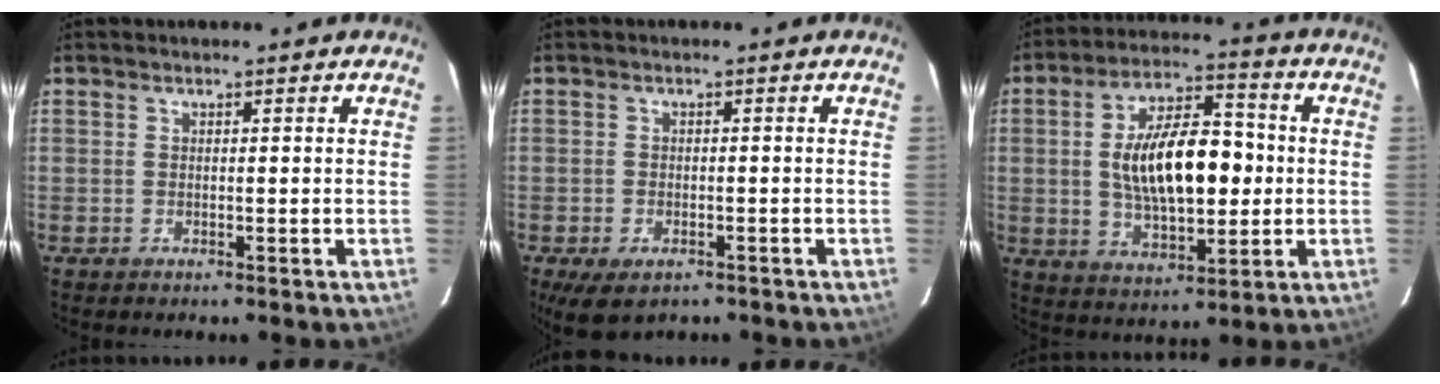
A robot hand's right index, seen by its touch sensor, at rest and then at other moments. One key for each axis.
{"total": 6.0, "fx": -3.7, "fy": 3.1, "fz": 3.5, "tx": -0.077, "ty": -0.024, "tz": -0.058}
{"total": 16.4, "fx": 0.2, "fy": 7.6, "fz": 14.5, "tx": -0.255, "ty": 0.015, "tz": 0.010}